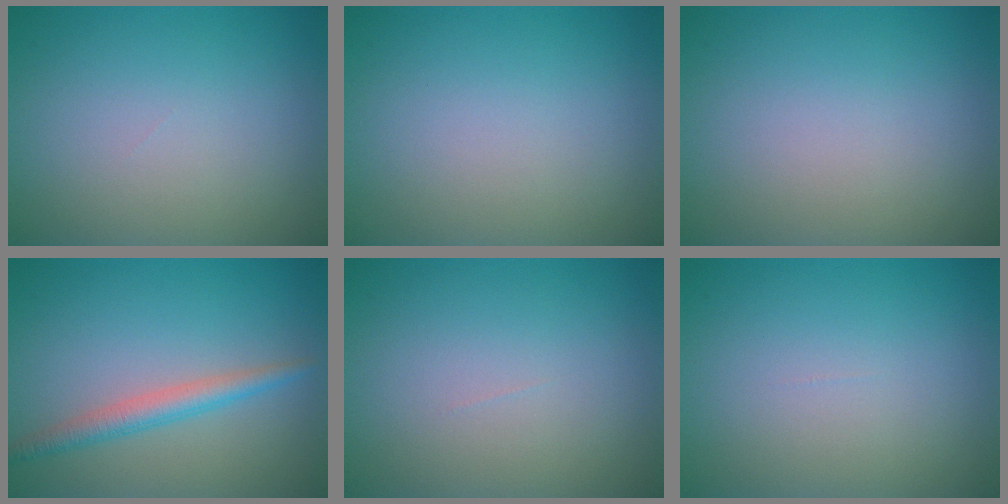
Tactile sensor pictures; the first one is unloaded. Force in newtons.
{"total": 0.0}
{"total": 0.0}
{"total": 2.6, "press": 2.6, "slide": 0.0}
{"total": 0.0}
{"total": 0.0}